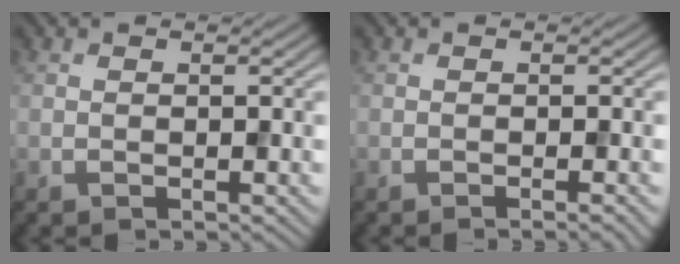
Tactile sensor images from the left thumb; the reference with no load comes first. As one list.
[{"total": 1.2, "force": [-0.4, 0.3, 1.1], "torque": [-0.011, -0.002, -0.012]}]